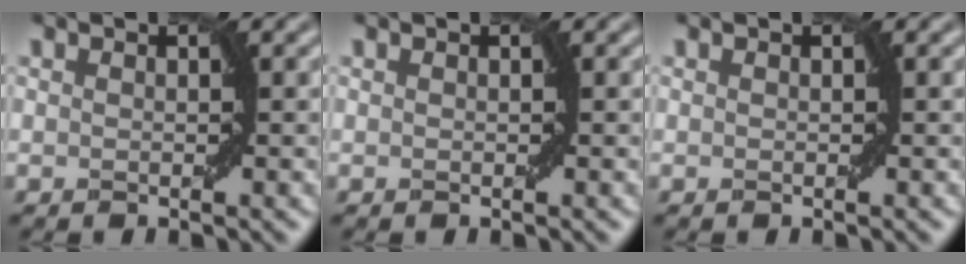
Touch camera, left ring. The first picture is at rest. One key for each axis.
{"total": 0.0}
{"total": 0.0}